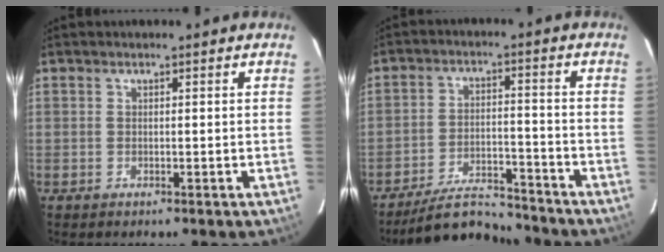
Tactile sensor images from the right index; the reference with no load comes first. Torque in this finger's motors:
{"motor_torque": [-0.05, -0.07, -0.23, -0.09]}